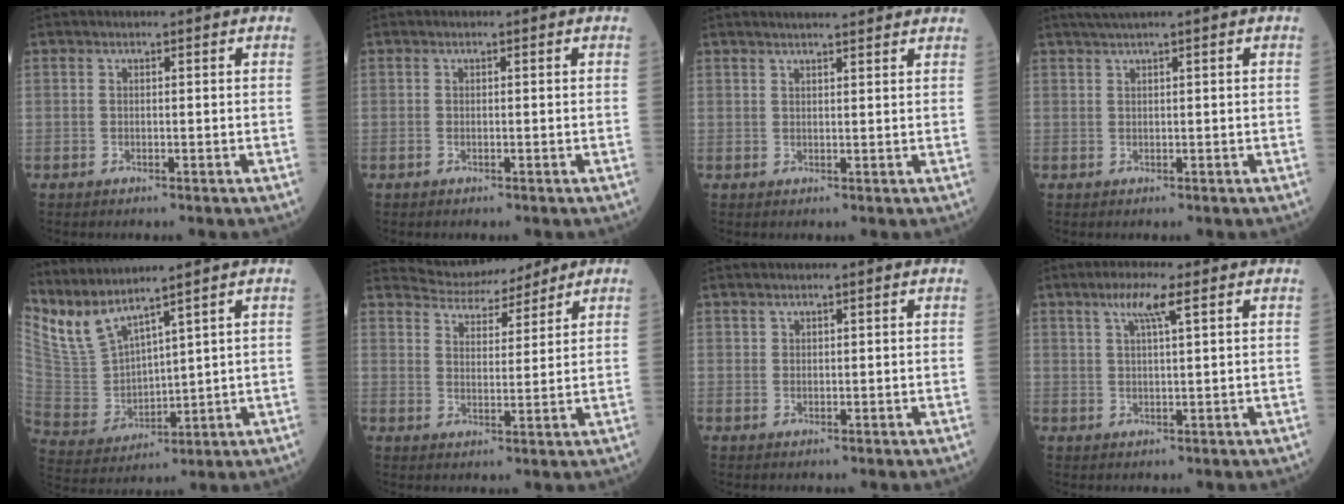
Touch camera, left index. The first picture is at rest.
{"total": 0.0}
{"total": 5.9, "force": [5.4, 0.9, 2.4], "torque": [-0.032, 0.025, 0.068]}
{"total": 2.1, "force": [1.5, -0.5, 1.4], "torque": [-0.033, 0.010, 0.034]}
{"total": 8.6, "force": [7.7, 0.5, 3.9], "torque": [-0.113, -0.004, 0.176]}
{"total": 8.3, "force": [7.7, 2.6, 1.3], "torque": [-0.027, 0.020, 0.122]}
{"total": 0.6, "force": [0.5, 0.2, 0.1], "torque": [-0.002, 0.001, 0.011]}
{"total": 4.3, "force": [2.3, 0.0, 3.7], "torque": [-0.074, 0.007, 0.043]}